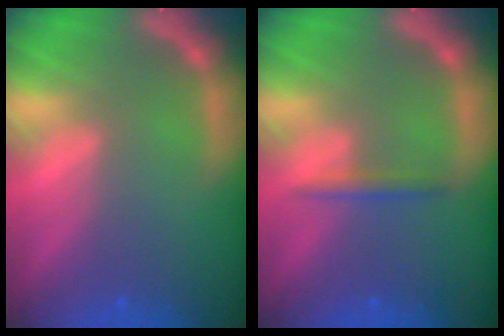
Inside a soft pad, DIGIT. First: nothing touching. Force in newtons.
{"total": 1.4}